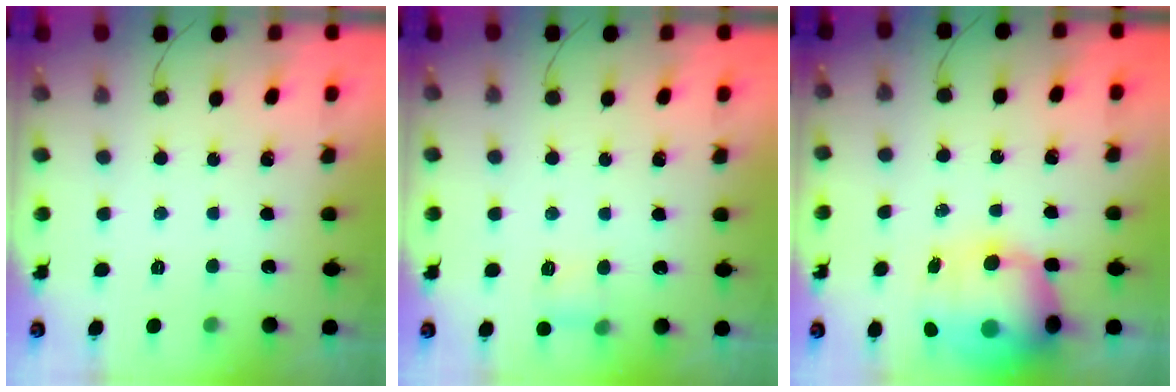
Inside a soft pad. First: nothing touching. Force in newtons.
{"total": 4.0, "press": 3.8, "slide": 1.2}
{"total": 12.7, "press": 12.5, "slide": 2.1}